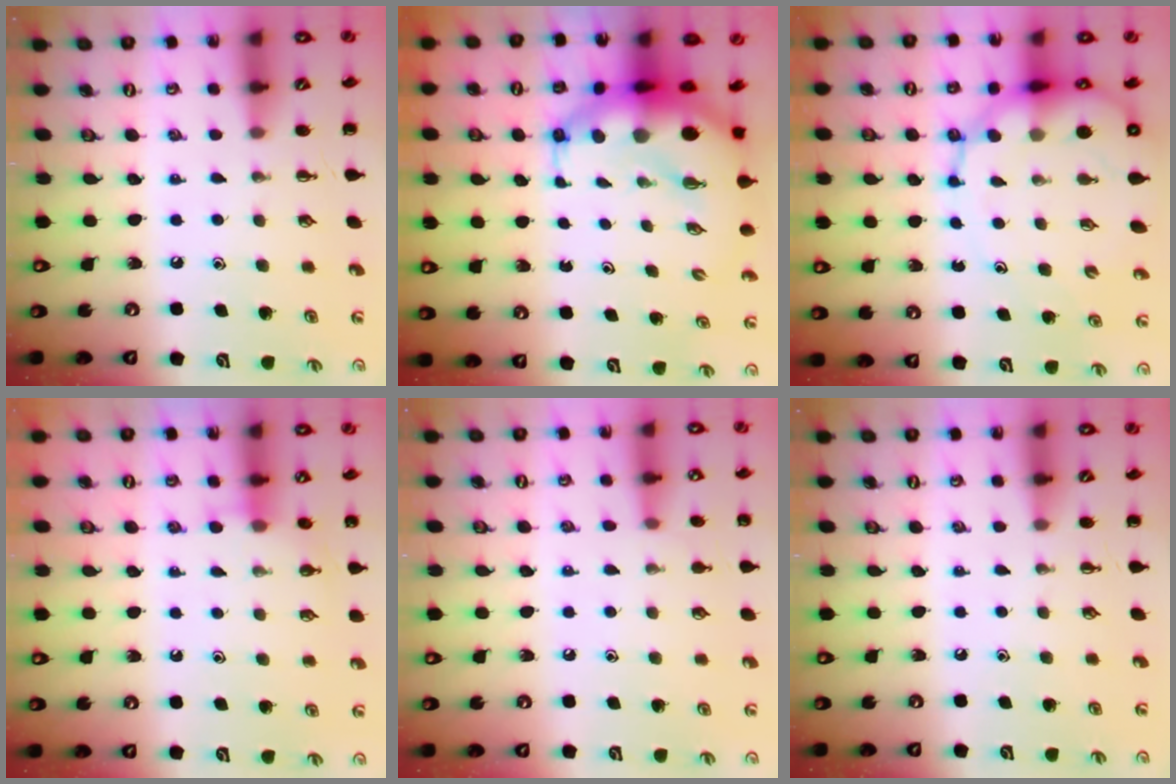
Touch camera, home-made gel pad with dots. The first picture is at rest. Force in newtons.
{"total": 10.7, "press": 10.3, "slide": 2.7}
{"total": 13.5, "press": 12.9, "slide": 3.9}
{"total": 6.7, "press": 6.5, "slide": 1.3}
{"total": 6.4, "press": 6.2, "slide": 1.7}
{"total": 0.0}